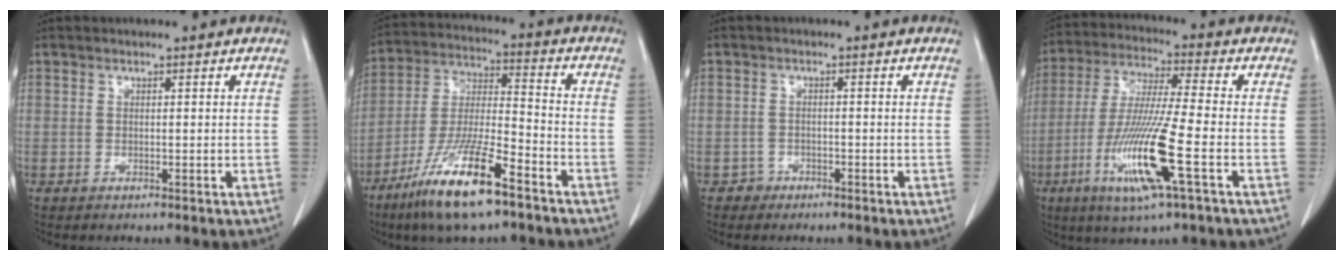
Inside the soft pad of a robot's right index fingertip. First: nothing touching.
{"total": 15.0, "force": [-9.4, 2.0, 11.5], "torque": [-0.235, -0.030, -0.176]}
{"total": 1.7, "force": [-1.0, 1.3, -0.4], "torque": [0.004, 0.010, -0.022]}
{"total": 14.4, "force": [-5.1, -0.1, 13.5], "torque": [-0.279, -0.024, -0.100]}